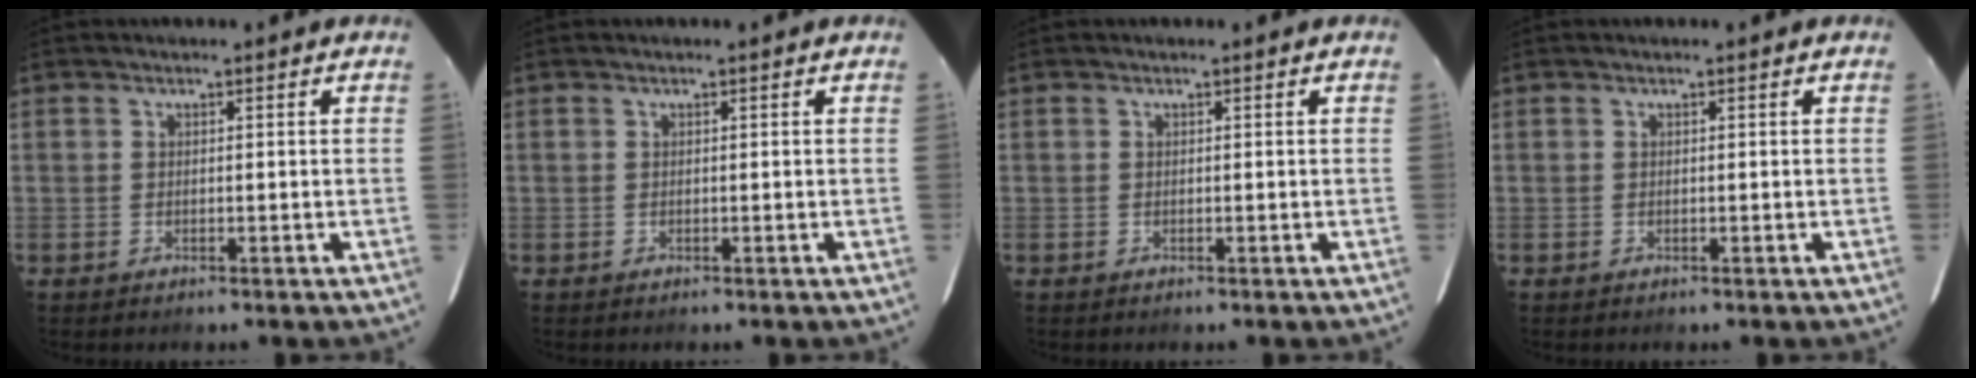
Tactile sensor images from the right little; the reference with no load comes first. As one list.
[{"total": 0.0}, {"total": 0.0}, {"total": 0.0}]